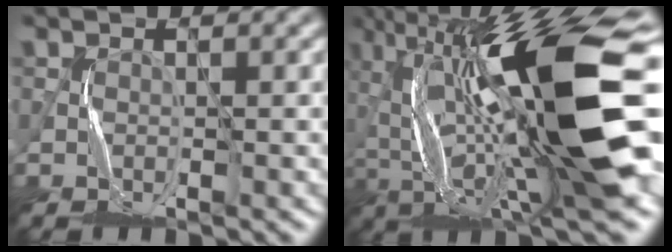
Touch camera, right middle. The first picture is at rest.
{"total": 17.3, "force": [0.8, 4.2, 16.8], "torque": [-0.302, 0.020, 0.016]}